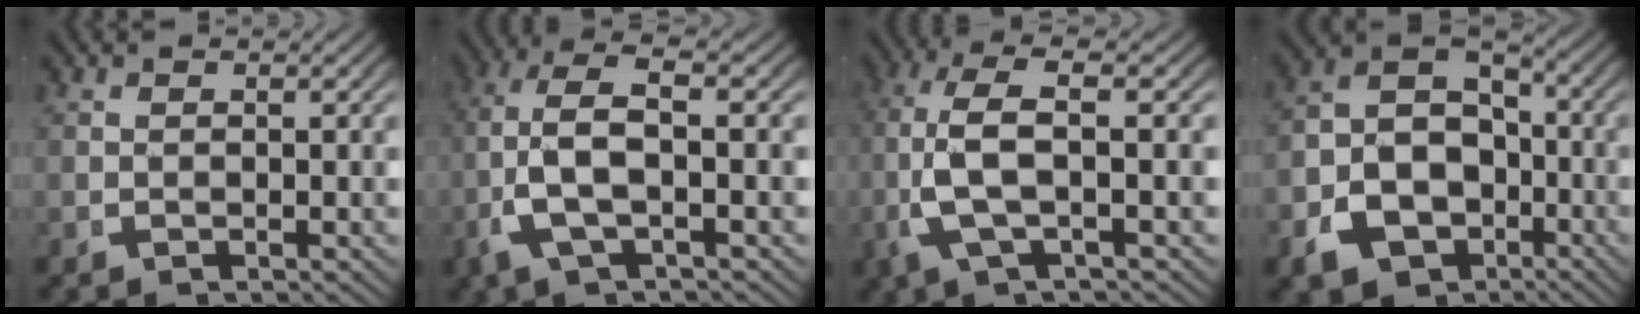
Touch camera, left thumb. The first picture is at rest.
{"total": 7.3, "force": [0.0, 3.7, 6.3], "torque": [-0.166, -0.011, 0.009]}
{"total": 7.6, "force": [0.6, 3.0, 6.9], "torque": [-0.172, -0.004, 0.019]}
{"total": 14.2, "force": [-3.2, 11.7, 7.4], "torque": [-0.149, -0.041, -0.050]}